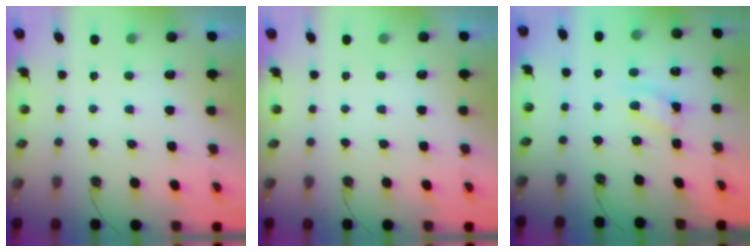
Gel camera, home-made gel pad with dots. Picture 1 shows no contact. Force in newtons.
{"total": 0.0}
{"total": 8.2, "press": 8.2, "slide": 0.5}